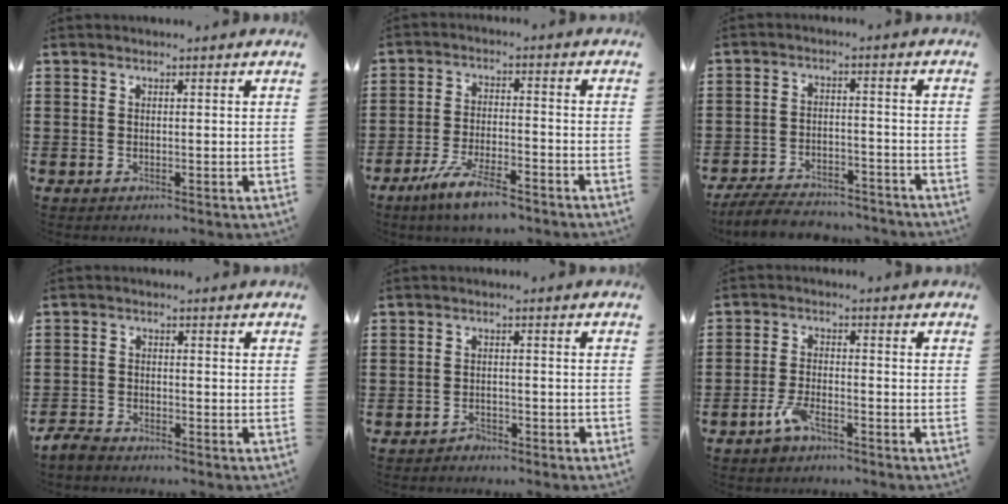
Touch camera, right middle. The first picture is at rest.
{"total": 6.7, "force": [-5.2, 1.1, 4.1], "torque": [-0.092, -0.006, -0.098]}
{"total": 6.0, "force": [-5.7, 0.9, 1.6], "torque": [-0.033, 0.007, -0.111]}
{"total": 2.4, "force": [-2.3, 0.5, 0.3], "torque": [-0.018, 0.000, -0.051]}
{"total": 2.1, "force": [-2.0, 0.6, 0.2], "torque": [-0.008, 0.003, -0.041]}
{"total": 4.0, "force": [-2.9, 1.4, 2.4], "torque": [-0.055, 0.004, -0.057]}